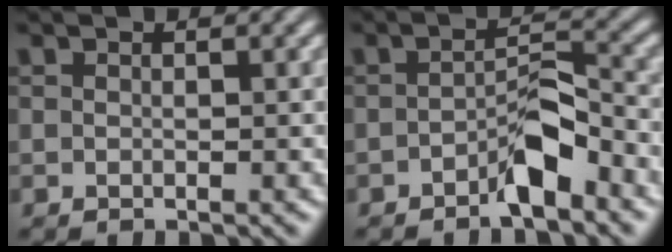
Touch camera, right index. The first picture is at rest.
{"total": 2.7, "force": [-1.9, -0.1, 1.9], "torque": [-0.010, -0.002, -0.031]}